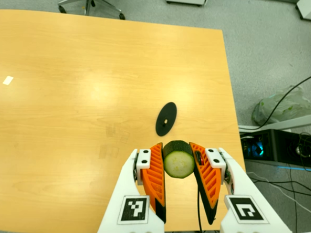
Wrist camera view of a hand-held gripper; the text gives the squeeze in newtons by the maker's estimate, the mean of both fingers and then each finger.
{"total": 10.2, "left": 10.0, "right": 10.4}